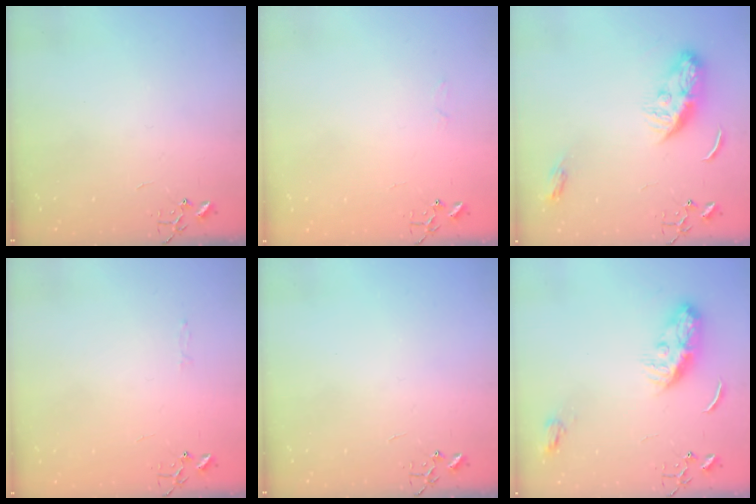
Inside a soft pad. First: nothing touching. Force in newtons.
{"total": 3.9, "press": 3.9, "slide": 0.4}
{"total": 10.9, "press": 10.9, "slide": 0.2}
{"total": 2.8, "press": 2.8, "slide": 0.4}
{"total": 0.0}
{"total": 10.8, "press": 10.8, "slide": 0.2}